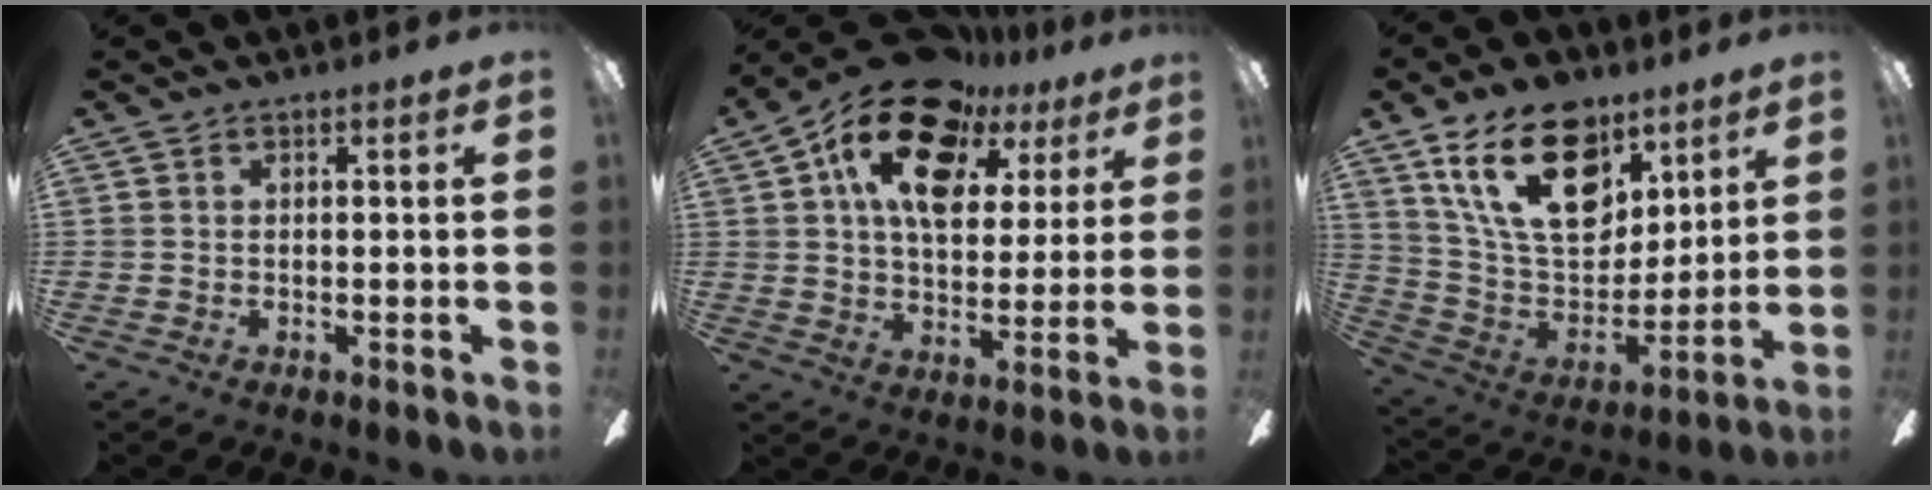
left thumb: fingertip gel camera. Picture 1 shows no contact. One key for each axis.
{"total": 18.4, "fx": 10.2, "fy": 10.5, "fz": 11.1, "tx": -0.199, "ty": -0.036, "tz": 0.182}
{"total": 22.9, "fx": 12.7, "fy": 13.3, "fz": 13.6, "tx": -0.243, "ty": -0.058, "tz": 0.226}